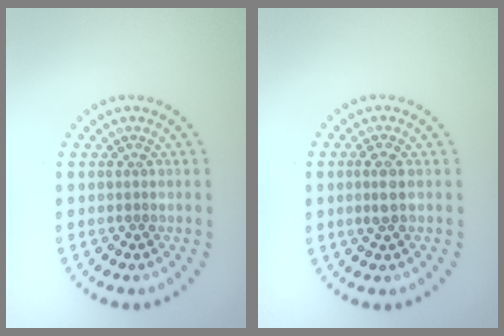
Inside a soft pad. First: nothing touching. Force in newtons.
{"total": 1.6, "press": 1.5, "slide": 0.6}